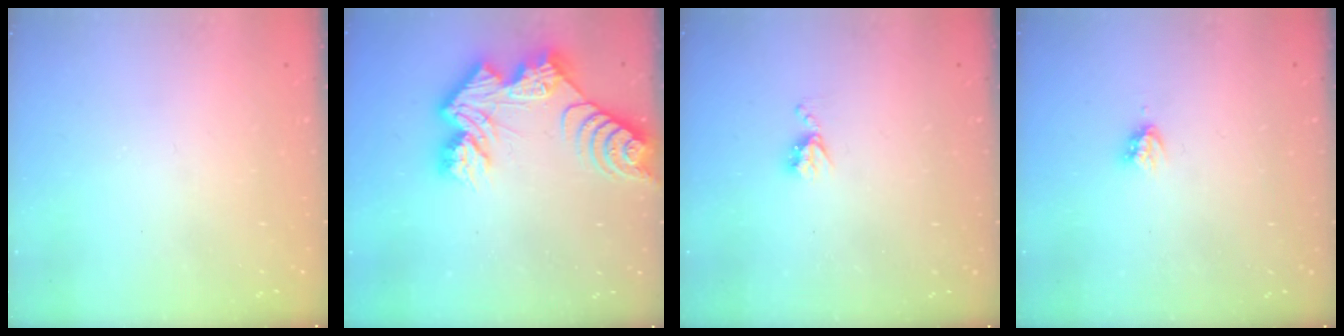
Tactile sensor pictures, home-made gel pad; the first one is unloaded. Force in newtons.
{"total": 14.2, "press": 14.2, "slide": 1.0}
{"total": 4.2, "press": 4.2, "slide": 0.4}
{"total": 3.5, "press": 3.5, "slide": 0.1}